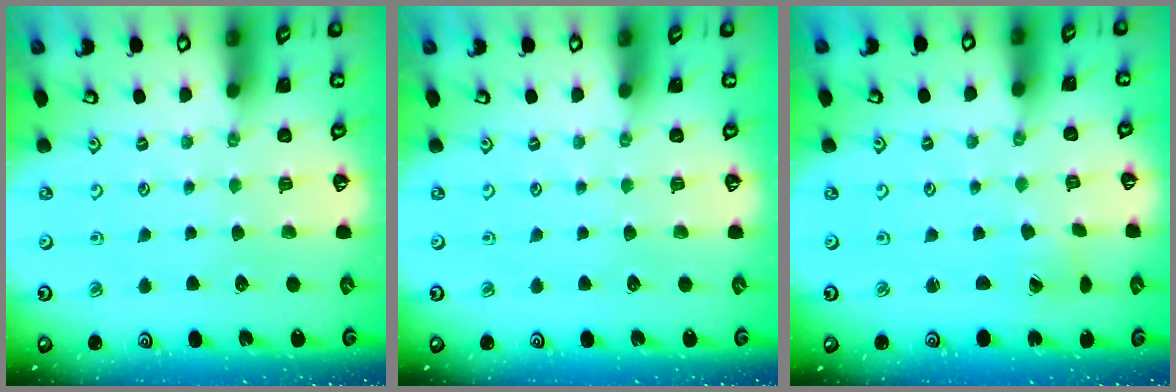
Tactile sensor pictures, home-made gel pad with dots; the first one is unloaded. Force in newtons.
{"total": 0.0}
{"total": 0.7, "press": 0.7, "slide": 0.1}